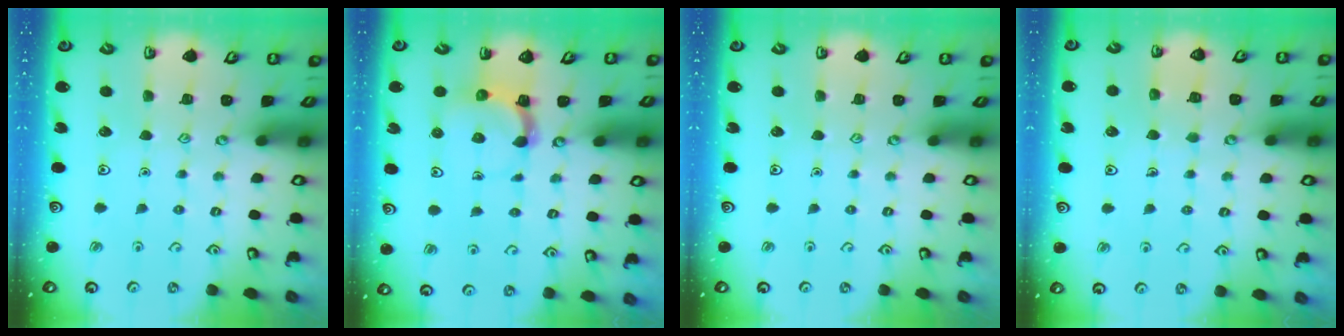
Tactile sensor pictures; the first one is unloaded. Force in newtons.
{"total": 4.6, "press": 4.6, "slide": 0.8}
{"total": 0.0}
{"total": 3.9, "press": 3.9, "slide": 0.3}